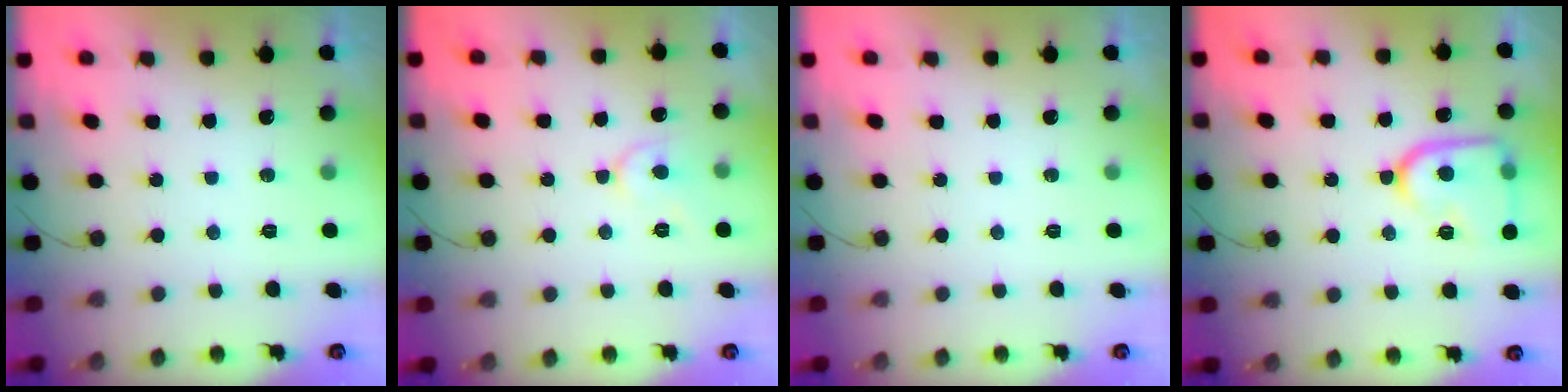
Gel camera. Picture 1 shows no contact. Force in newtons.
{"total": 6.5, "press": 6.4, "slide": 0.7}
{"total": 0.0}
{"total": 15.5, "press": 15.5, "slide": 1.4}